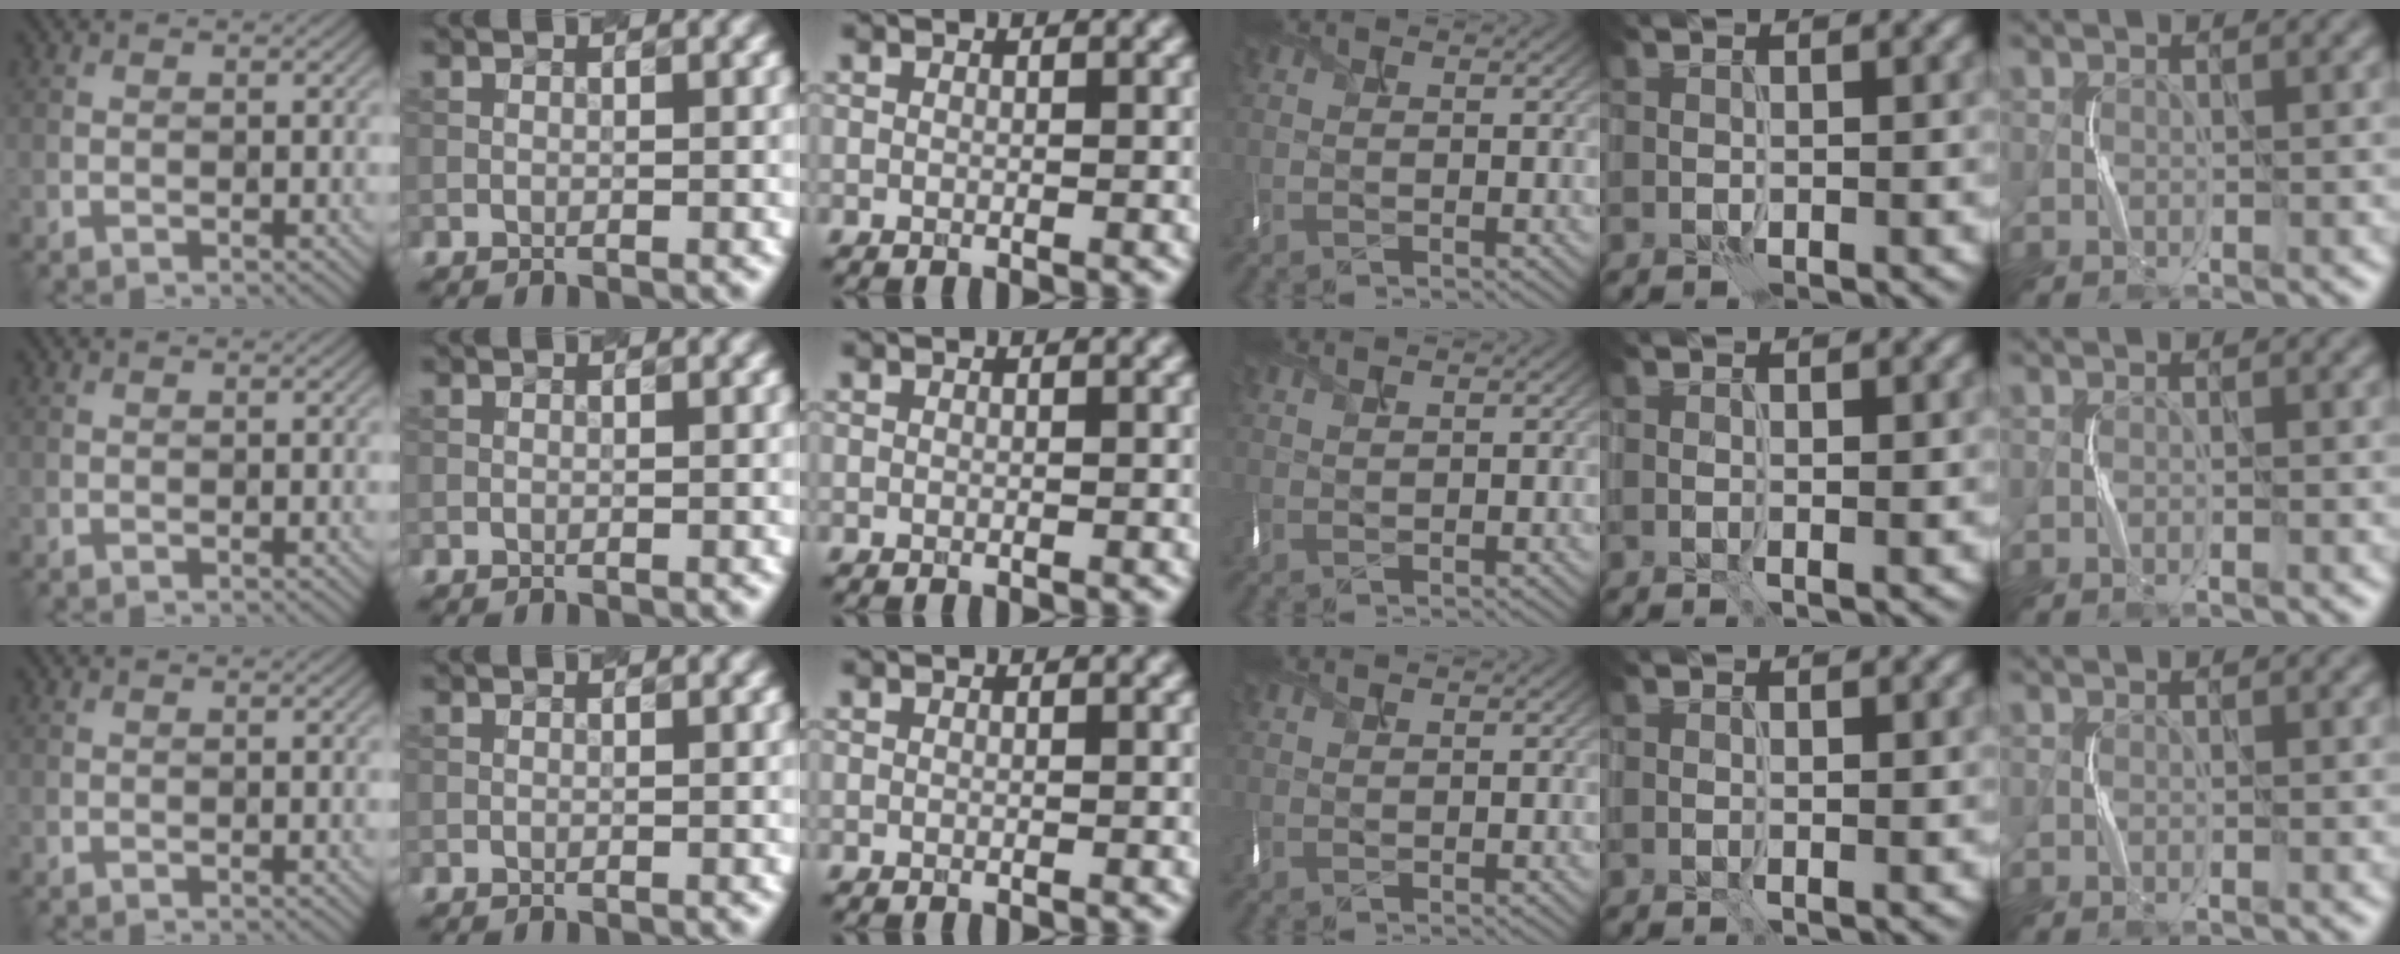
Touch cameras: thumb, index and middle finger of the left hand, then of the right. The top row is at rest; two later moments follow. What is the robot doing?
{"motion": "shake", "object": "box of matches"}